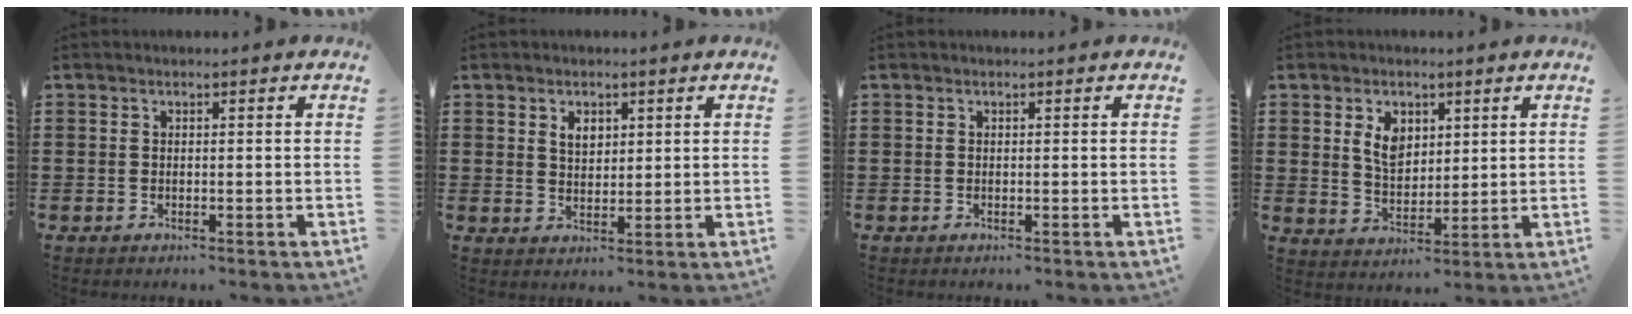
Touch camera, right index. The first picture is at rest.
{"total": 2.7, "force": [1.4, 1.8, 1.5], "torque": [-0.035, 0.007, 0.026]}
{"total": 0.0}
{"total": 5.4, "force": [2.1, 3.7, 3.3], "torque": [-0.070, 0.009, 0.035]}